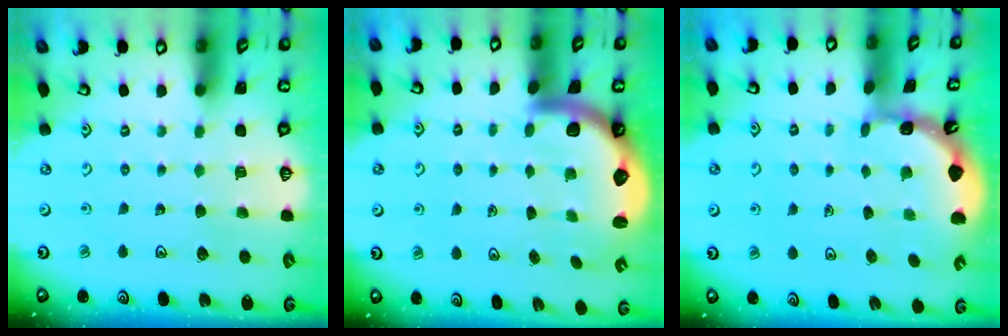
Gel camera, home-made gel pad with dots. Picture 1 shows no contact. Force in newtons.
{"total": 3.2, "press": 3.1, "slide": 0.5}
{"total": 1.8, "press": 1.8, "slide": 0.2}